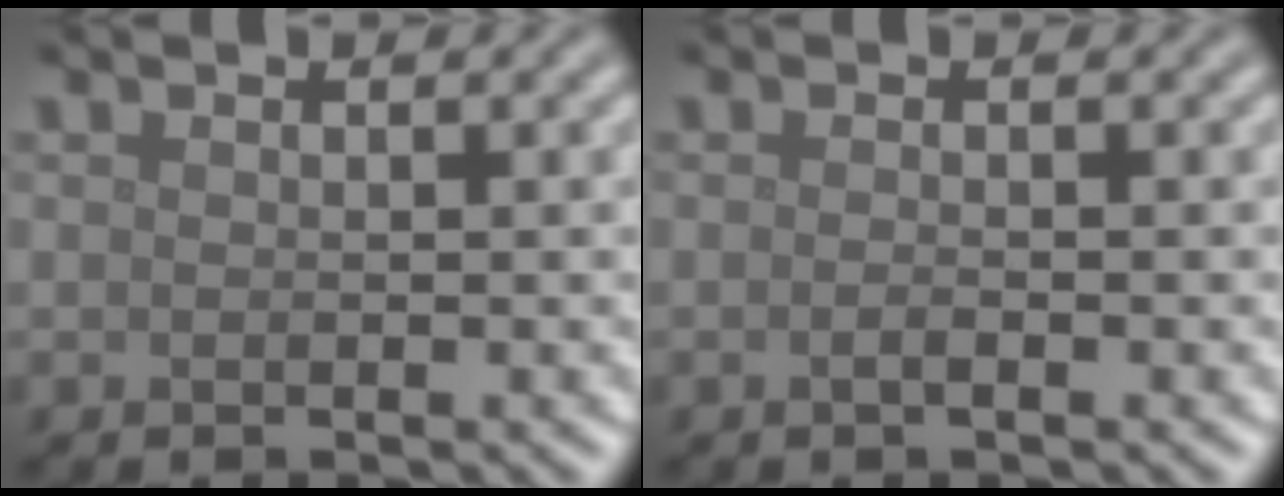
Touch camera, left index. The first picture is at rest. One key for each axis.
{"total": 0.8, "fx": -0.3, "fy": 0.2, "fz": 0.7, "tx": -0.011, "ty": -0.001, "tz": -0.007}